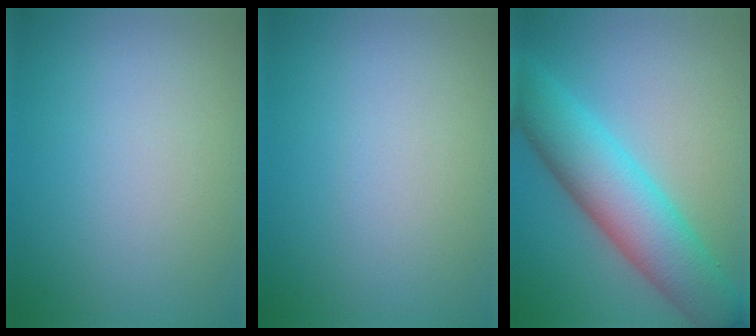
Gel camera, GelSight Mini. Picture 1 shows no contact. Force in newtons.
{"total": 0.0}
{"total": 8.3, "press": 8.3, "slide": 0.3}